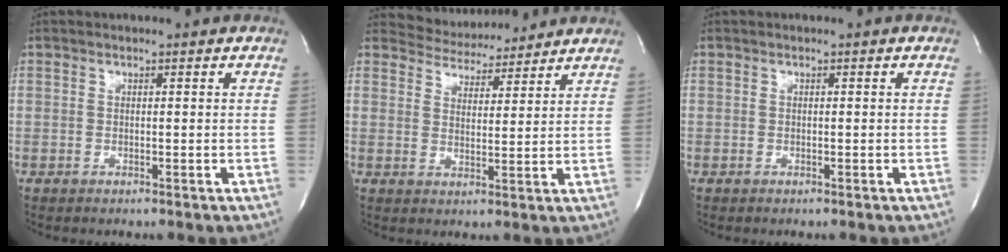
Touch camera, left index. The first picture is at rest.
{"total": 7.7, "force": [7.5, 1.7, 0.6], "torque": [-0.014, 0.009, 0.110]}
{"total": 0.0}